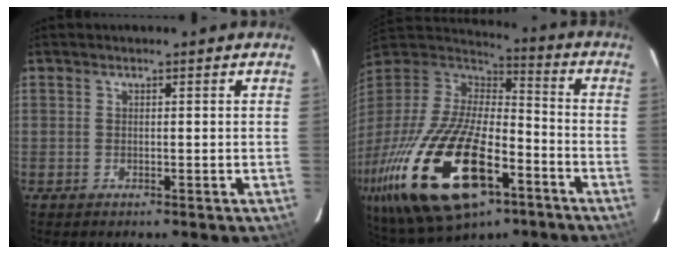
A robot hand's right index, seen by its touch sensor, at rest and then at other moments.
{"total": 33.9, "force": [-15.9, 15.7, 25.6], "torque": [-0.543, -0.053, -0.266]}